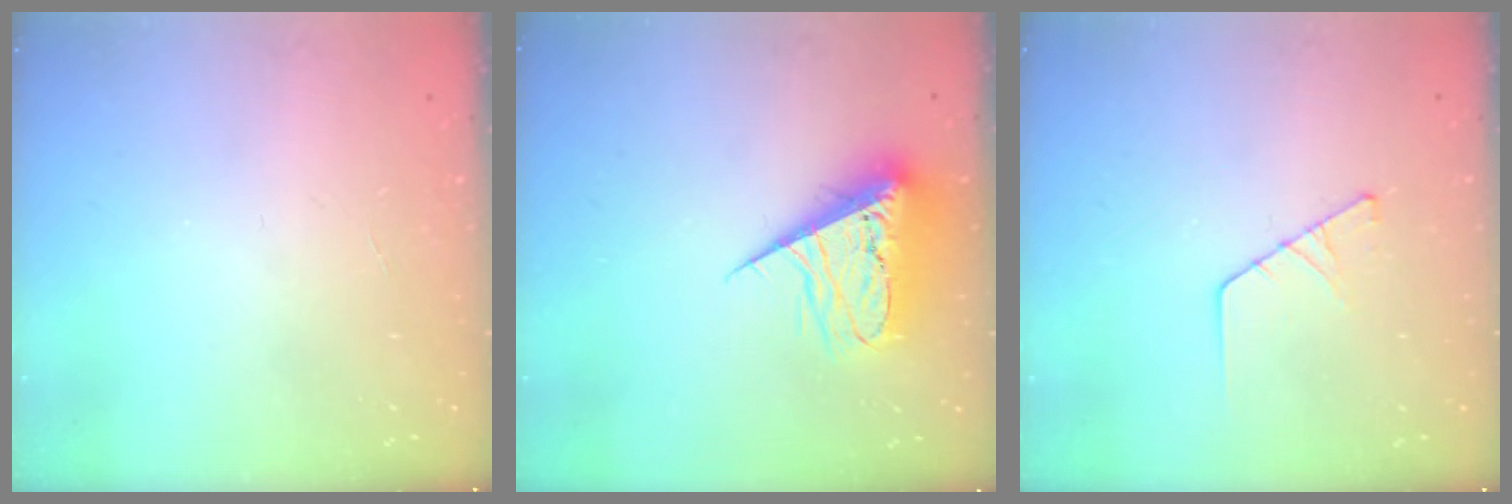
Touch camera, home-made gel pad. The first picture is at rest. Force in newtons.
{"total": 9.7, "press": 9.6, "slide": 1.0}
{"total": 3.7, "press": 3.7, "slide": 0.3}